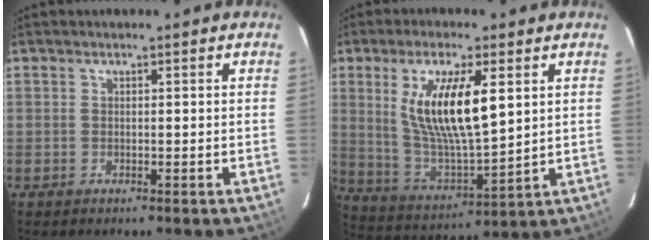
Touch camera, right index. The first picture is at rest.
{"total": 15.3, "force": [4.6, 4.2, 14.0], "torque": [-0.265, -0.008, 0.098]}